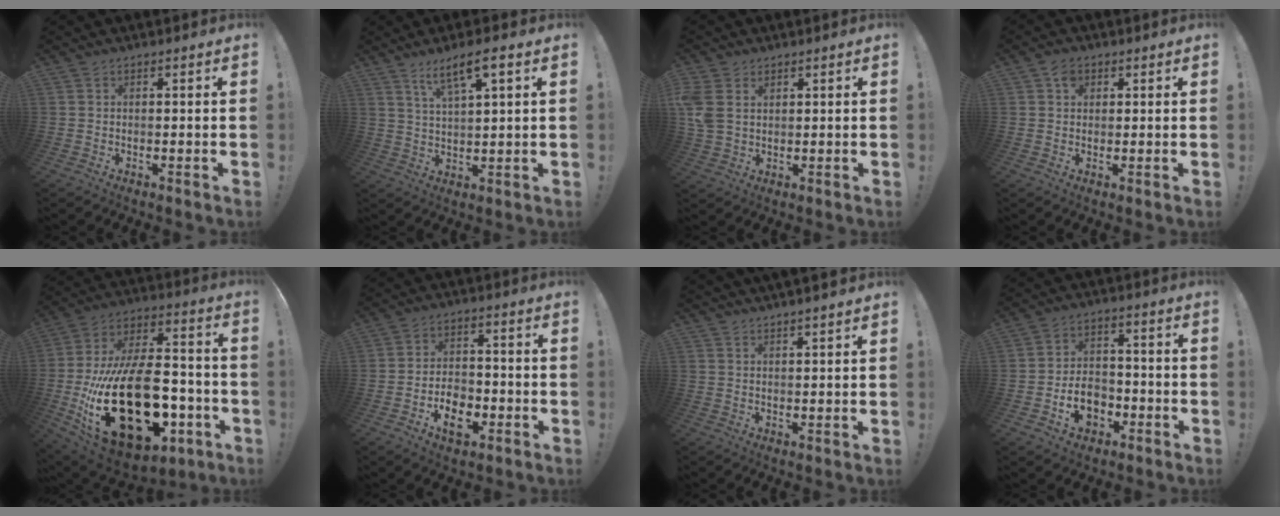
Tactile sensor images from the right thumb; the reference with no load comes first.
{"total": 7.8, "force": [4.6, 1.3, 6.2], "torque": [-0.109, -0.018, 0.077]}
{"total": 7.1, "force": [2.4, 5.2, 4.2], "torque": [-0.088, -0.009, 0.047]}
{"total": 3.1, "force": [1.0, 2.6, 1.4], "torque": [-0.021, 0.003, 0.018]}
{"total": 35.5, "force": [-9.3, 19.9, 27.9], "torque": [-0.518, 0.049, -0.125]}
{"total": 9.4, "force": [-4.4, 6.3, 5.5], "torque": [-0.079, 0.020, -0.074]}
{"total": 2.9, "force": [2.6, -0.6, 1.0], "torque": [-0.015, -0.014, 0.044]}
{"total": 9.7, "force": [-4.0, 6.9, 5.5], "torque": [-0.094, 0.022, -0.069]}